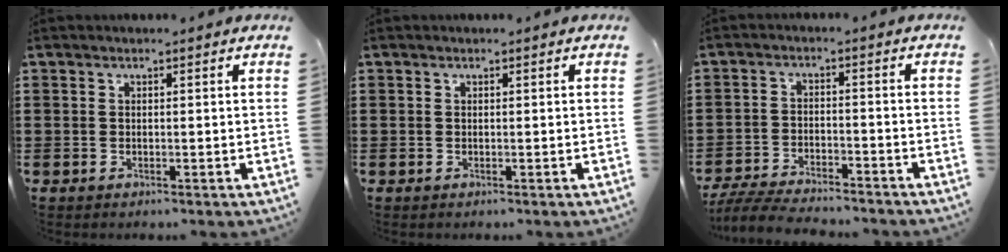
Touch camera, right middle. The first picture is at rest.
{"total": 0.0}
{"total": 5.5, "force": [-5.3, 0.4, 1.5], "torque": [-0.040, -0.004, -0.107]}